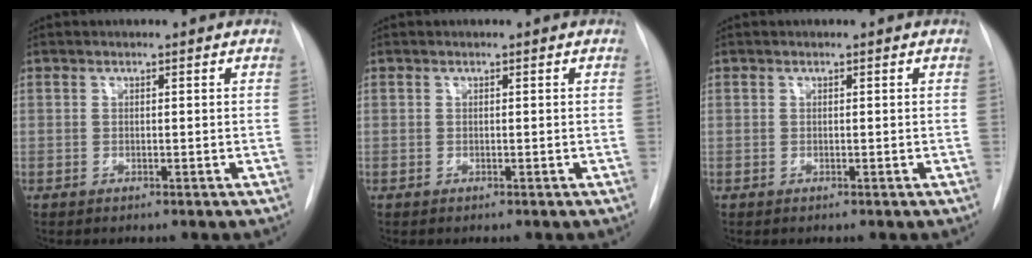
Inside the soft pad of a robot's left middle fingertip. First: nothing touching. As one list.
[{"total": 0.0}, {"total": 0.0}]